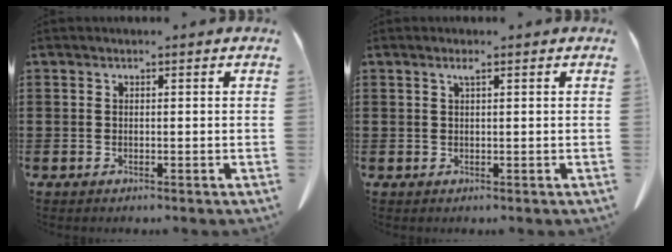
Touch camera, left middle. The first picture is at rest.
{"total": 1.1, "force": [0.5, 0.1, 1.0], "torque": [-0.020, 0.003, 0.009]}